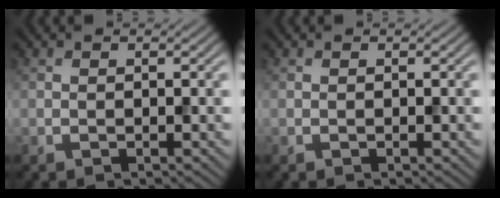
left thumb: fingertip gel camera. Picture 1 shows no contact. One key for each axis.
{"total": 0.0}